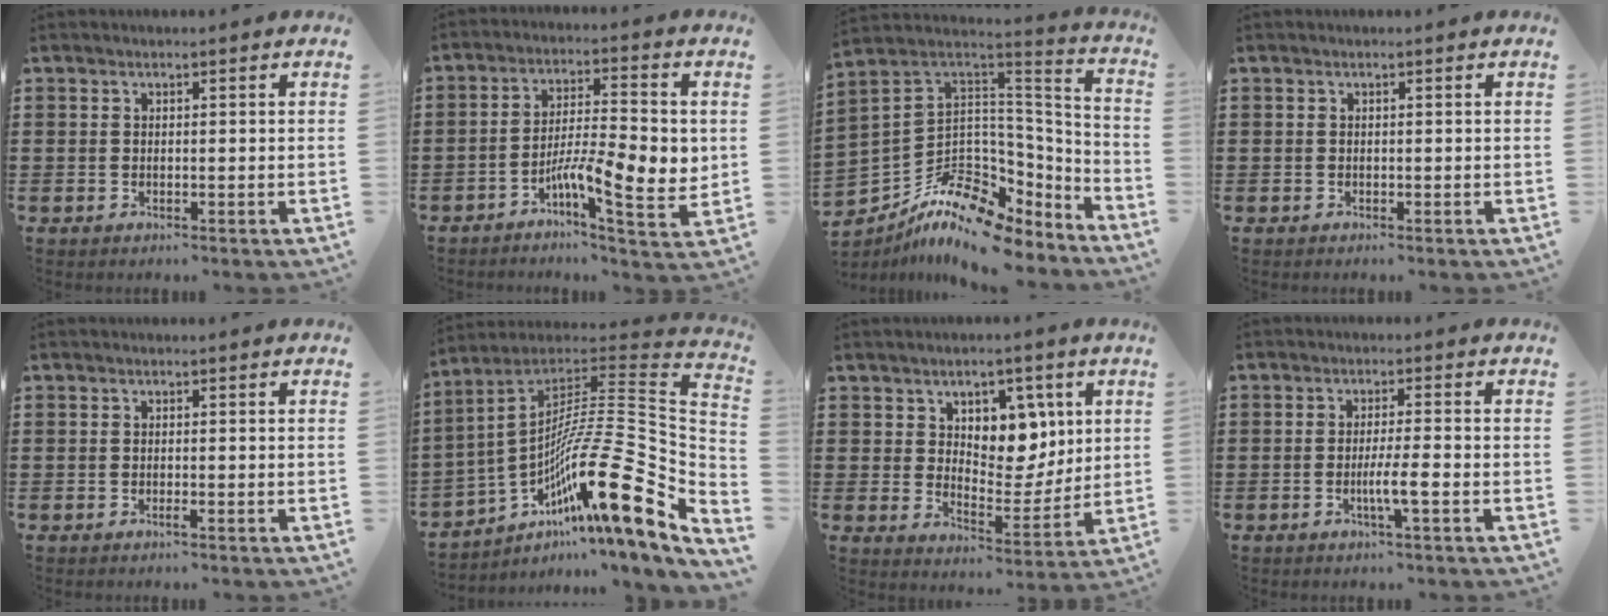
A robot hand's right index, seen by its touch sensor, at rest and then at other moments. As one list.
[{"total": 9.6, "force": [-2.3, 2.8, 8.9], "torque": [-0.148, -0.004, -0.038]}, {"total": 10.7, "force": [-7.1, 6.0, 5.3], "torque": [-0.114, 0.003, -0.130]}, {"total": 0.0}, {"total": 0.8, "force": [-0.4, 0.0, 0.7], "torque": [-0.012, -0.003, -0.008]}, {"total": 17.3, "force": [-6.7, 2.4, 15.8], "torque": [-0.278, -0.031, -0.131]}, {"total": 7.0, "force": [4.0, 5.2, 2.6], "torque": [-0.051, -0.020, 0.067]}, {"total": 4.4, "force": [-1.5, 0.0, 4.1], "torque": [-0.077, -0.012, -0.029]}]